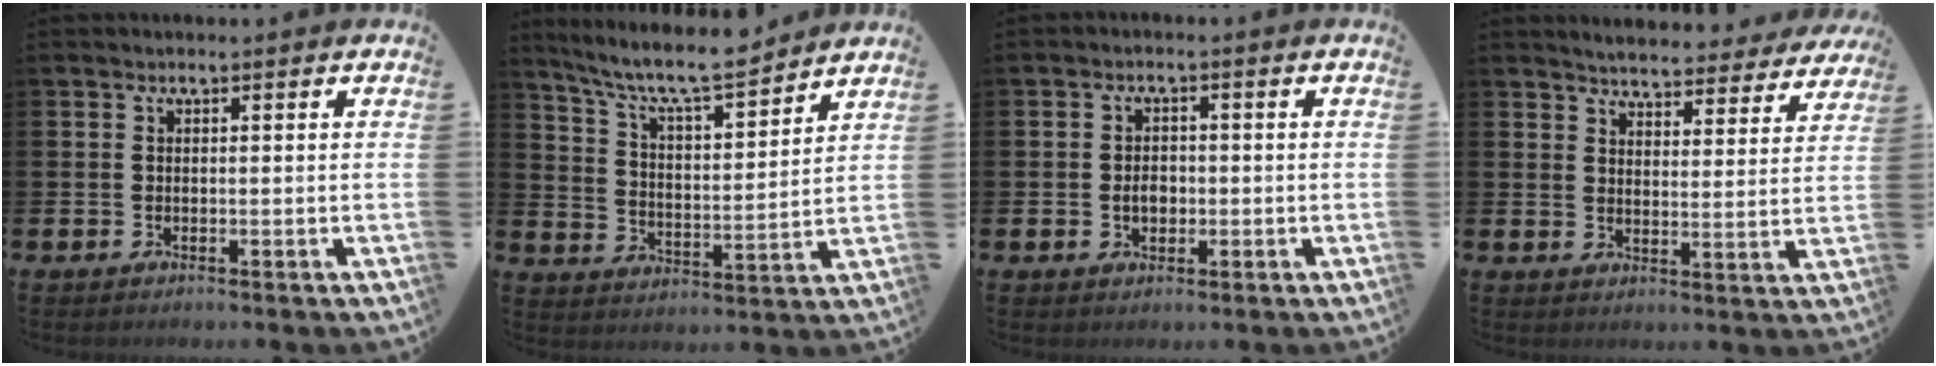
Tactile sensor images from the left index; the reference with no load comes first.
{"total": 8.9, "force": [8.3, 1.0, 3.1], "torque": [-0.090, -0.056, 0.145]}
{"total": 2.5, "force": [-0.4, 1.8, 1.6], "torque": [-0.012, -0.002, -0.013]}
{"total": 5.2, "force": [5.1, 0.5, 0.8], "torque": [-0.023, -0.041, 0.083]}